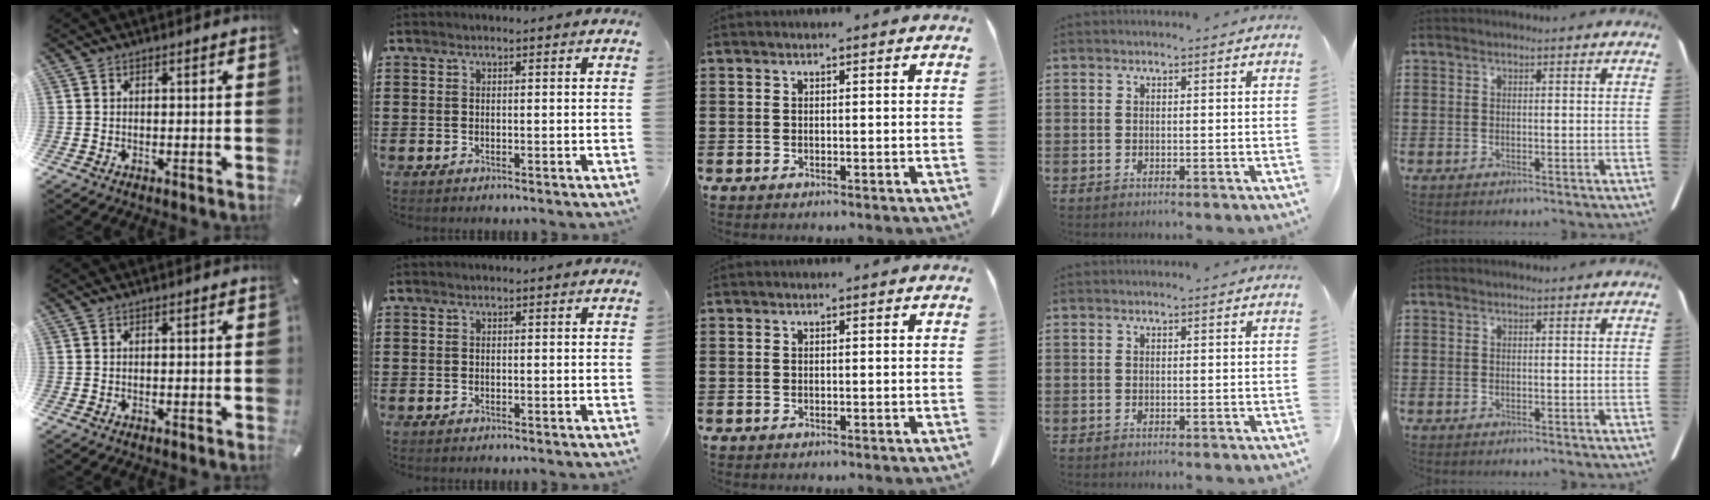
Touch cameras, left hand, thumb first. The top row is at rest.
{}